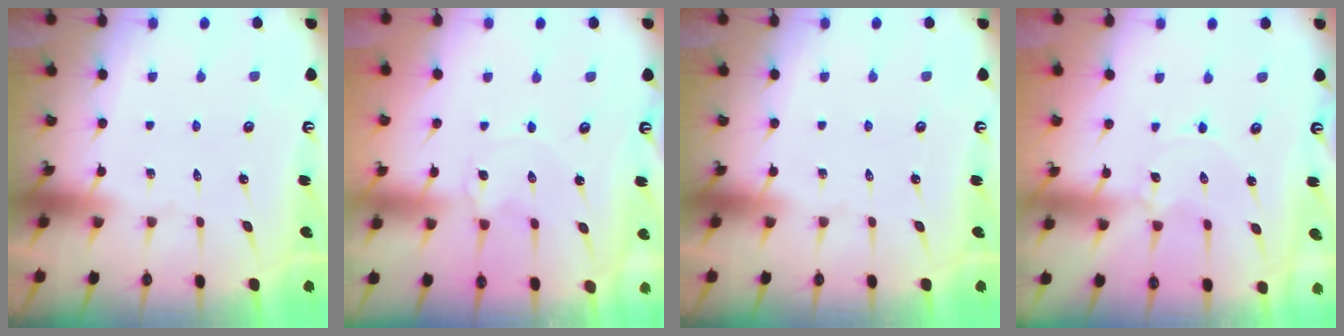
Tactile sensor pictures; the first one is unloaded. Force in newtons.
{"total": 0.8, "press": 0.8, "slide": 0.0}
{"total": 0.0}
{"total": 0.6, "press": 0.6, "slide": 0.1}